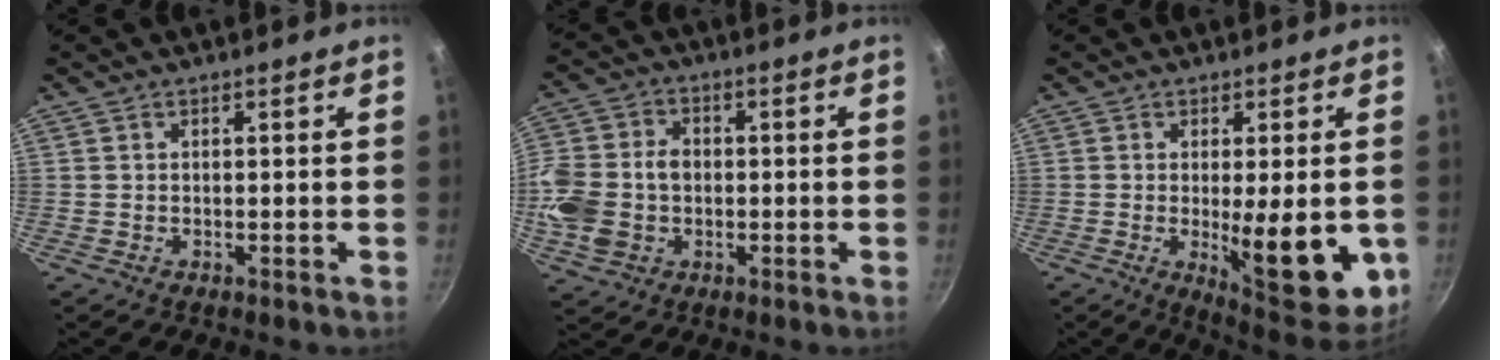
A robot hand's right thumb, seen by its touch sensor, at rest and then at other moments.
{"total": 14.2, "force": [-1.3, 11.1, 8.7], "torque": [-0.186, 0.029, -0.030]}
{"total": 15.4, "force": [-2.4, 4.7, 14.4], "torque": [-0.167, -0.018, -0.020]}